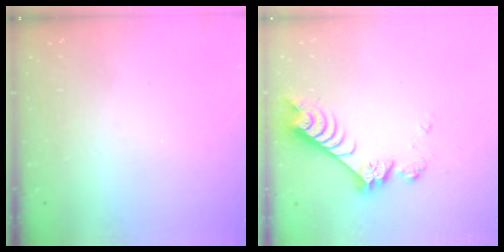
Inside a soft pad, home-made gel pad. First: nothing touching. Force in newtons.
{"total": 7.6, "press": 7.6, "slide": 0.8}